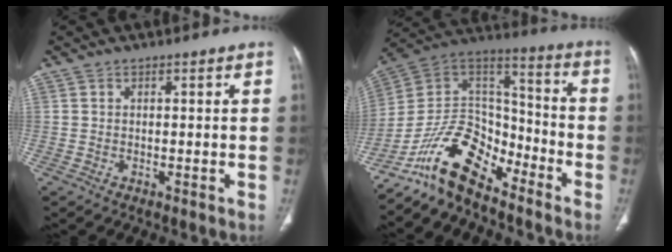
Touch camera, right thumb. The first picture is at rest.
{"total": 15.9, "force": [-11.6, 7.6, 7.7], "torque": [-0.114, 0.103, -0.221]}